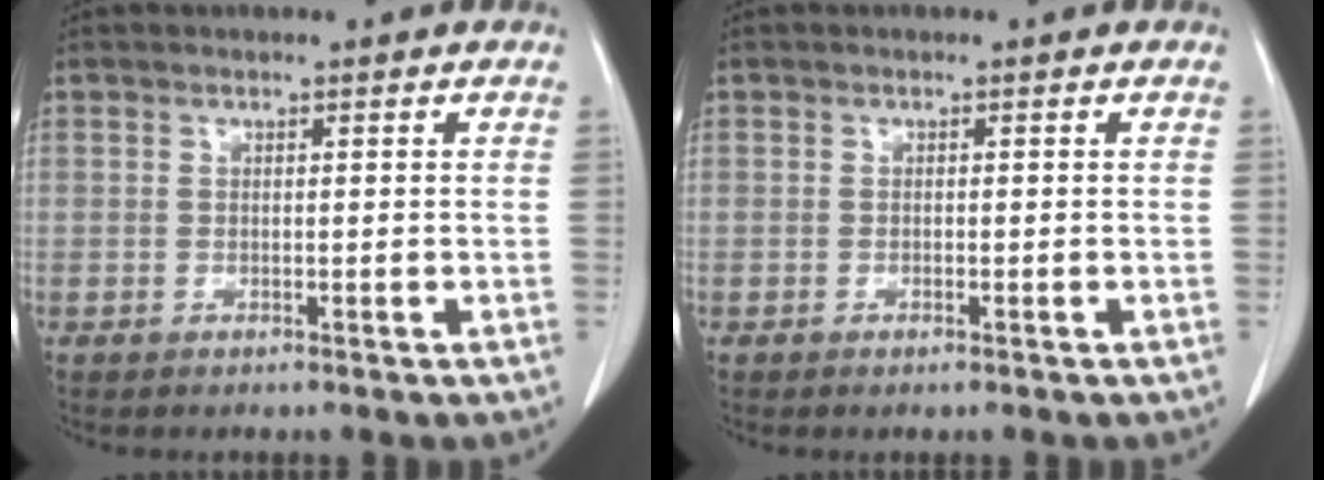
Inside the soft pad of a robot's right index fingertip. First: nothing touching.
{"total": 0.5, "force": [-0.4, 0.1, 0.3], "torque": [-0.012, -0.002, -0.004]}